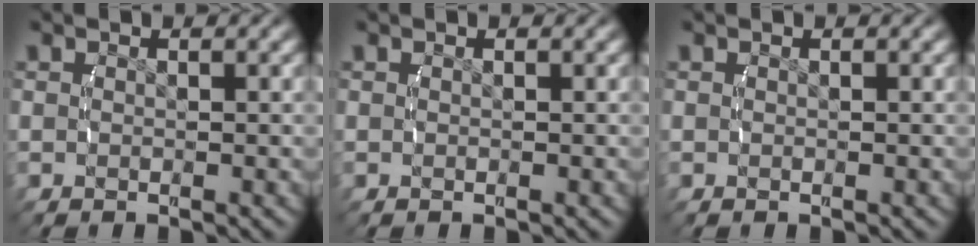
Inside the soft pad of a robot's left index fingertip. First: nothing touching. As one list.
[{"total": 0.0}, {"total": 0.0}]